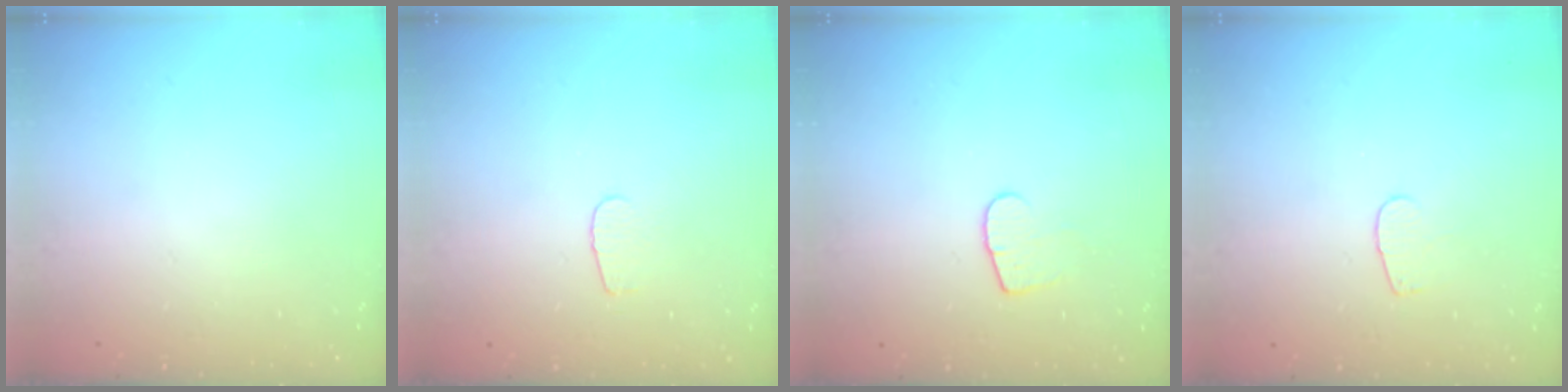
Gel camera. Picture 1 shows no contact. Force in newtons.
{"total": 3.1, "press": 3.1, "slide": 0.3}
{"total": 7.3, "press": 7.3, "slide": 0.5}
{"total": 3.2, "press": 3.2, "slide": 0.3}